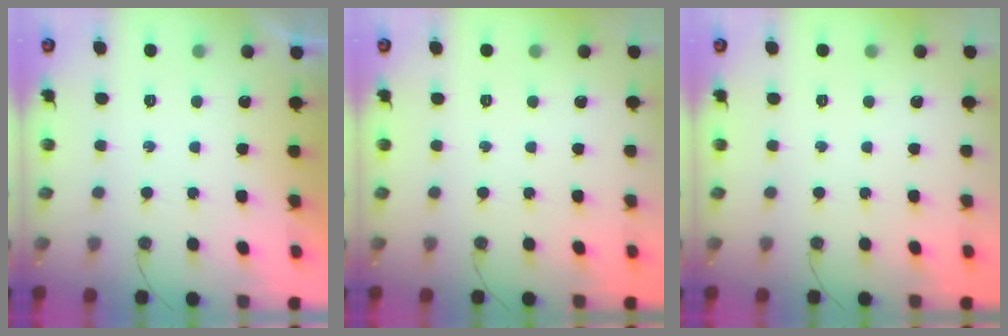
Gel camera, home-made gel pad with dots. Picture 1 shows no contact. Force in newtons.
{"total": 0.0}
{"total": 0.0}